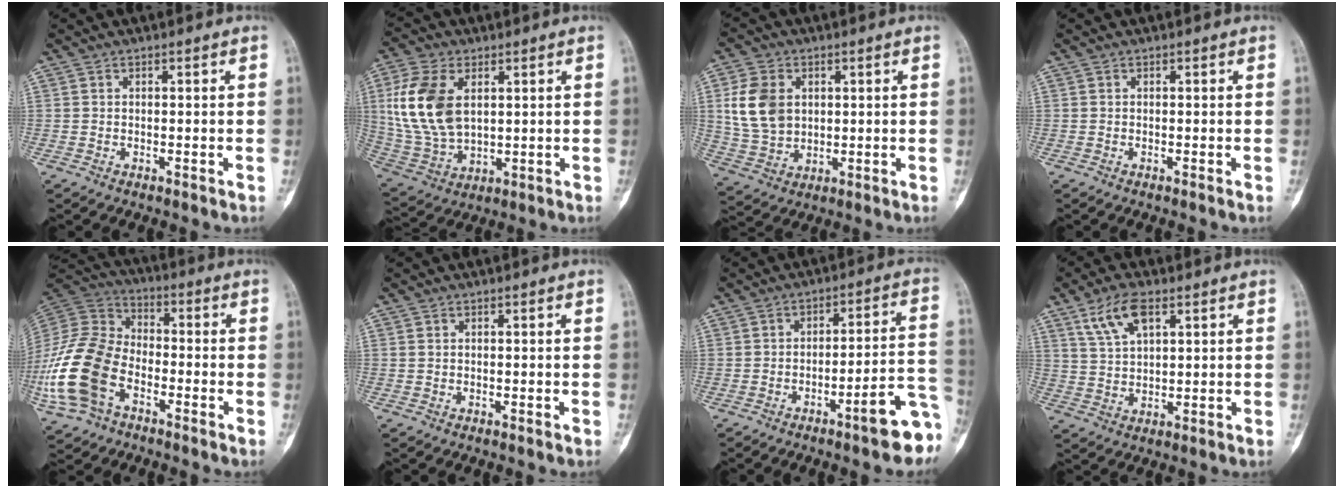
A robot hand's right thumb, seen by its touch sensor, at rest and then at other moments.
{"total": 15.1, "force": [3.5, 9.2, 11.4], "torque": [-0.235, -0.010, 0.078]}
{"total": 10.7, "force": [2.3, 8.0, 6.8], "torque": [-0.122, -0.007, 0.053]}
{"total": 0.0}
{"total": 19.8, "force": [-7.1, 12.7, 13.5], "torque": [-0.298, 0.034, -0.139]}
{"total": 0.0}
{"total": 11.7, "force": [-6.0, 2.1, 9.8], "torque": [-0.112, 0.045, -0.078]}
{"total": 7.7, "force": [4.2, 3.4, 5.6], "torque": [-0.102, -0.008, 0.084]}